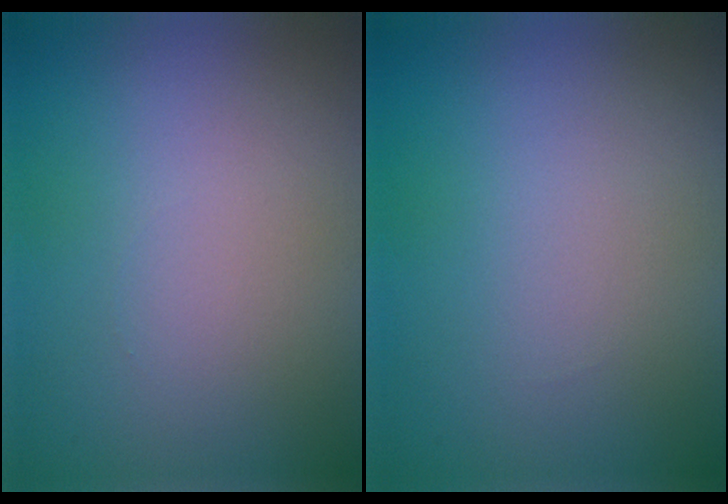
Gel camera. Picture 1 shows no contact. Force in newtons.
{"total": 0.0}